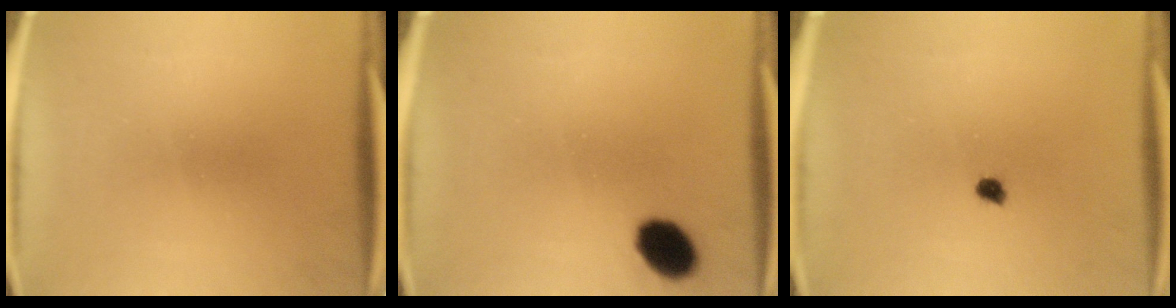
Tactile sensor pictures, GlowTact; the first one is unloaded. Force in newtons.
{"total": 7.3}
{"total": 1.4}